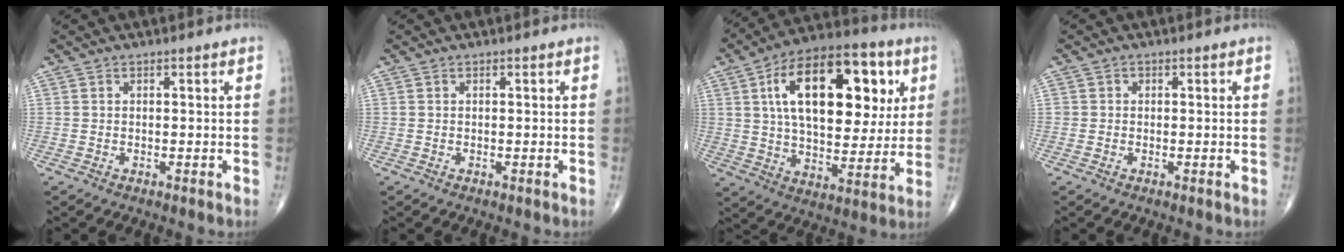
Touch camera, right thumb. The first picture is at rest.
{"total": 0.0}
{"total": 25.2, "force": [7.3, 13.3, 20.1], "torque": [-0.289, -0.004, 0.112]}
{"total": 0.7, "force": [0.0, 0.7, 0.1], "torque": [0.005, 0.004, -0.001]}